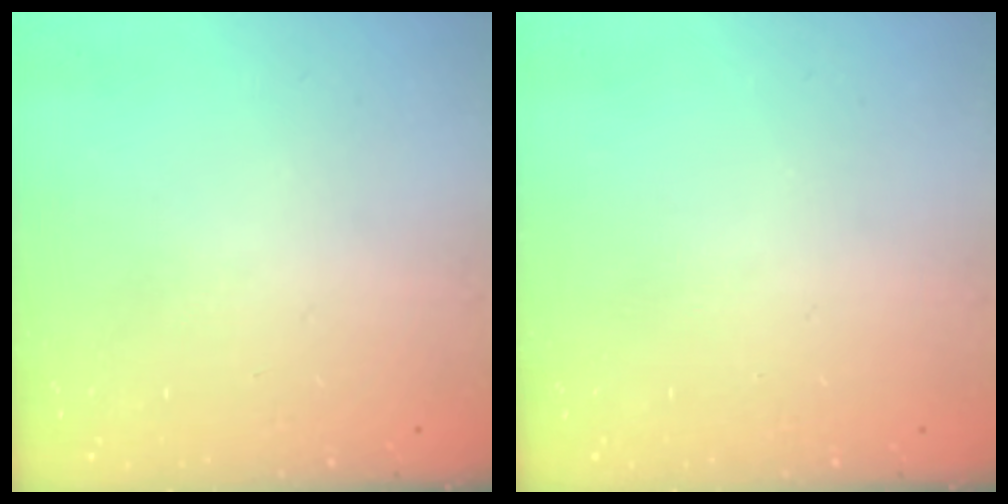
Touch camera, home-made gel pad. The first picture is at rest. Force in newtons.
{"total": 0.0}